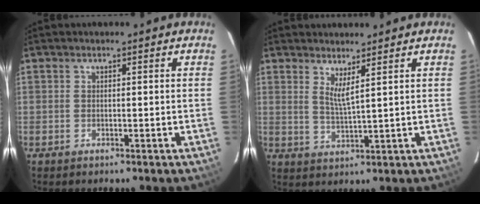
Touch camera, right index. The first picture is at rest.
{"total": 3.4, "force": [2.3, -0.3, 2.5], "torque": [-0.049, -0.012, 0.038]}